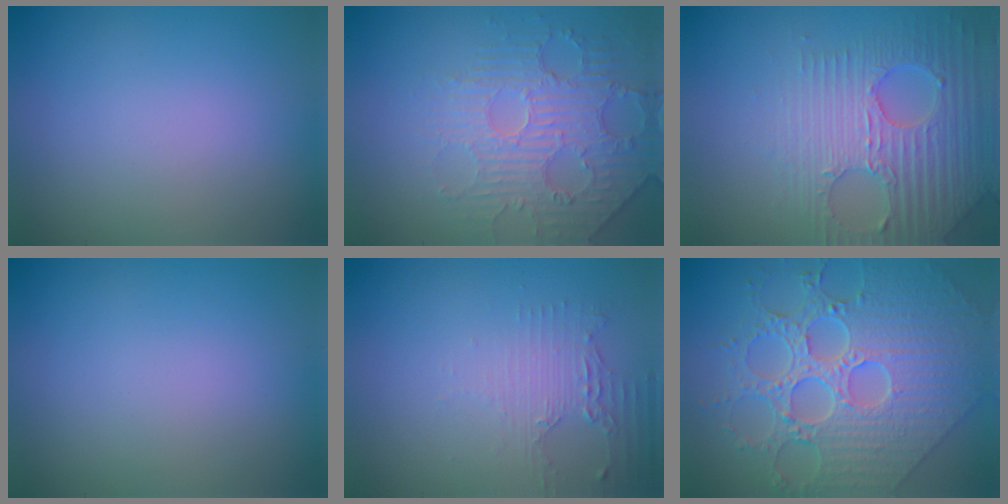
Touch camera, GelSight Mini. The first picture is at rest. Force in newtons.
{"total": 4.8, "press": 3.8, "slide": 2.9}
{"total": 4.7, "press": 4.6, "slide": 1.2}
{"total": 0.0}
{"total": 2.1, "press": 1.6, "slide": 1.4}
{"total": 9.4, "press": 7.1, "slide": 6.1}